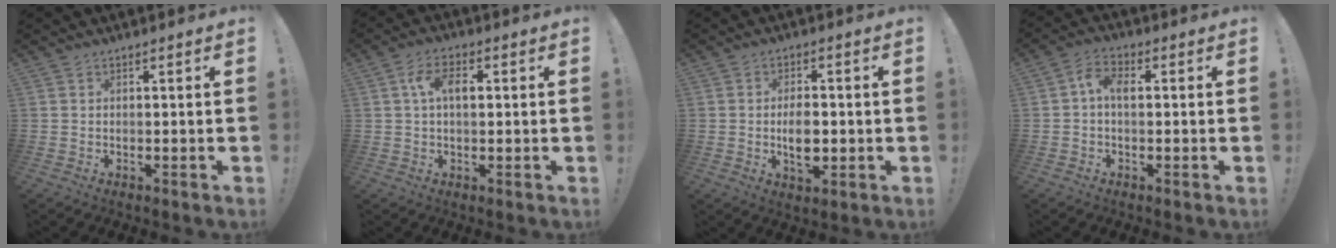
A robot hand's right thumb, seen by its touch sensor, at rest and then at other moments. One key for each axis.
{"total": 6.3, "fx": 1.2, "fy": 3.3, "fz": 5.2, "tx": -0.092, "ty": 0.013, "tz": 0.021}
{"total": 7.2, "fx": -1.2, "fy": 4.6, "fz": 5.4, "tx": -0.073, "ty": -0.002, "tz": -0.022}
{"total": 5.3, "fx": 0.4, "fy": 2.8, "fz": 4.4, "tx": -0.089, "ty": 0.008, "tz": 0.007}